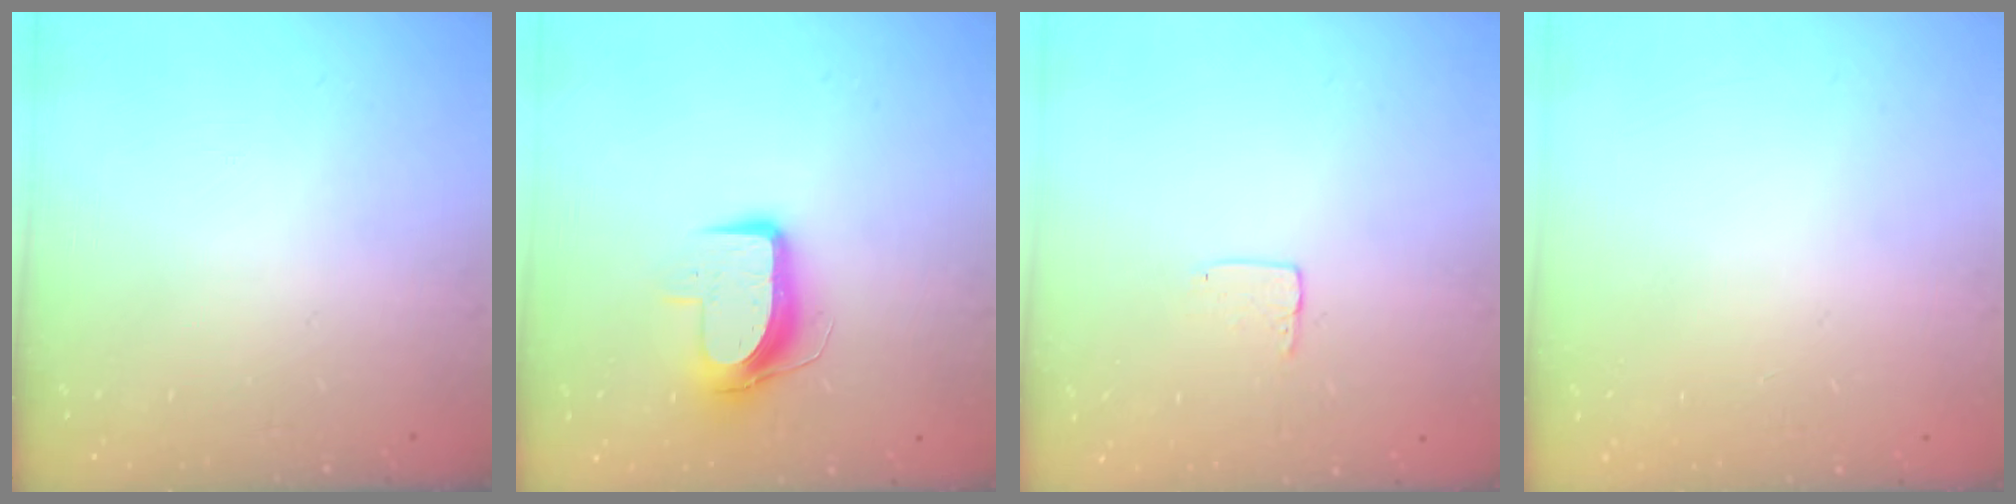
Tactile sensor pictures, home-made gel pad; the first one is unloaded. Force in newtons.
{"total": 9.8, "press": 9.7, "slide": 1.0}
{"total": 3.9, "press": 3.9, "slide": 0.1}
{"total": 0.0}